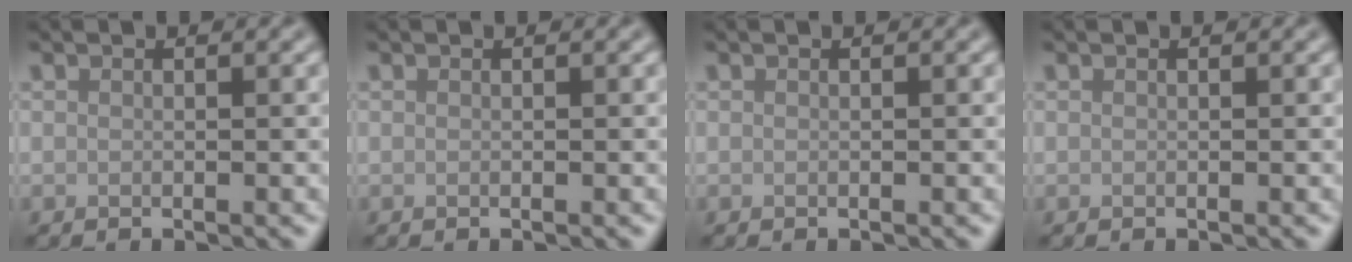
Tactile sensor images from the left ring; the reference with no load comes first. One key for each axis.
{"total": 0.0}
{"total": 0.0}
{"total": 0.0}